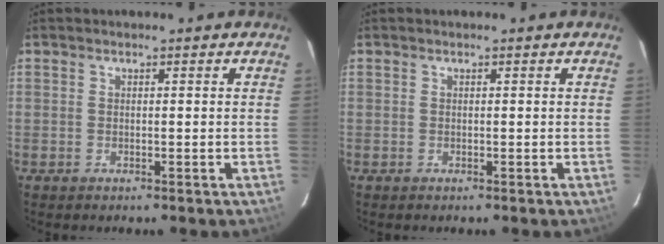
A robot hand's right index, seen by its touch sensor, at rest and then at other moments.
{"total": 0.0}